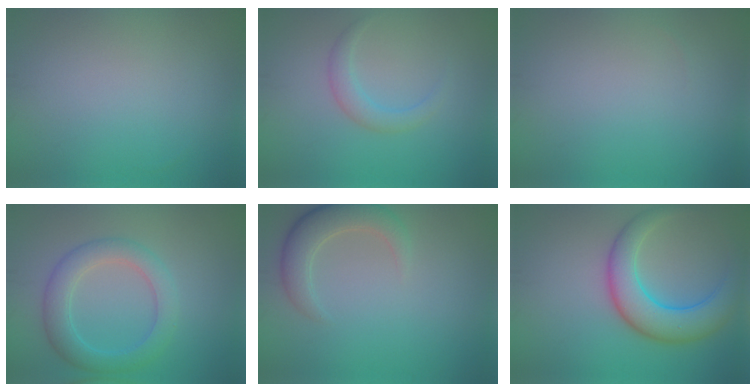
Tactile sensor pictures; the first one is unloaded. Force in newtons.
{"total": 1.8, "press": 1.8, "slide": 0.2}
{"total": 0.0}
{"total": 4.2, "press": 4.2, "slide": 0.0}
{"total": 3.7, "press": 3.7, "slide": 0.2}
{"total": 6.6, "press": 6.6, "slide": 0.4}